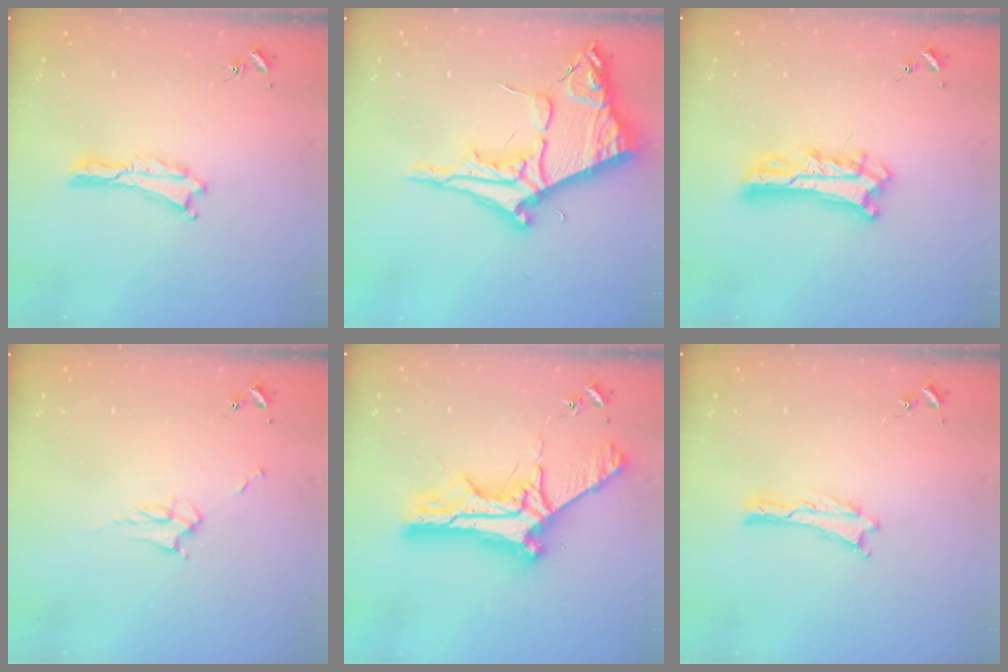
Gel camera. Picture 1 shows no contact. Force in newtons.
{"total": 10.4, "press": 10.4, "slide": 1.1}
{"total": 7.0, "press": 6.9, "slide": 0.6}
{"total": 2.9, "press": 2.9, "slide": 0.4}
{"total": 11.2, "press": 11.2, "slide": 0.8}
{"total": 0.0}